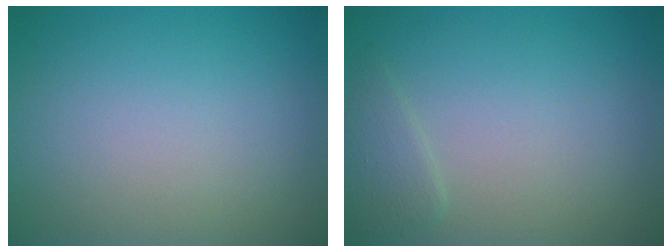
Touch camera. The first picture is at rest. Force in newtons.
{"total": 1.4, "press": 1.3, "slide": 0.1}